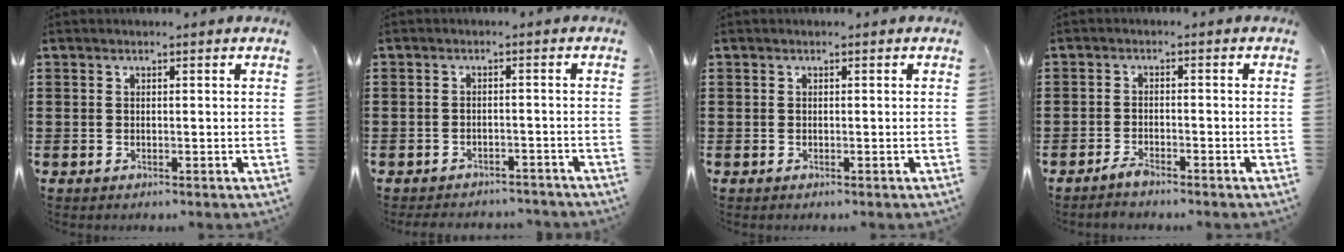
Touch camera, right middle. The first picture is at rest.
{"total": 2.5, "force": [-2.4, 0.5, -0.3], "torque": [-0.002, 0.003, -0.056]}
{"total": 0.0}
{"total": 2.1, "force": [-1.8, 0.3, 0.9], "torque": [-0.017, 0.004, -0.036]}